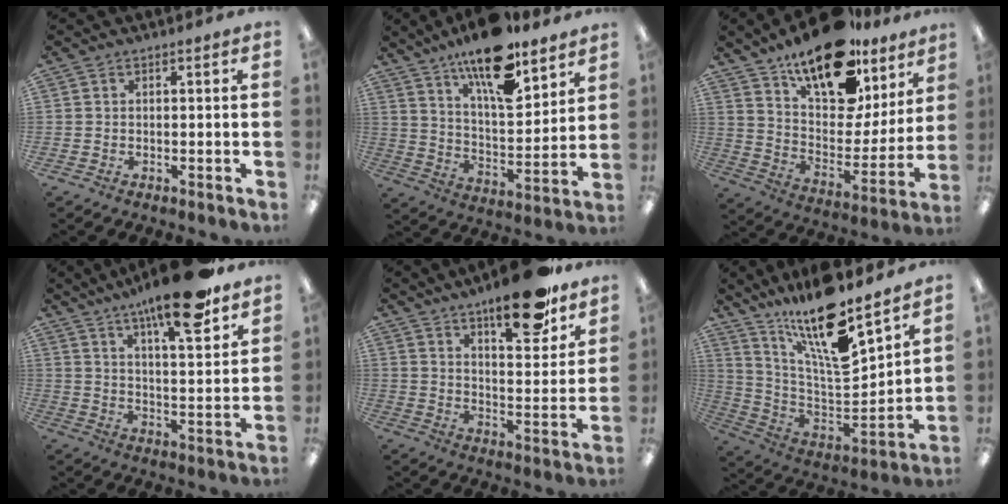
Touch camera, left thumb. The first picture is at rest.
{"total": 17.2, "force": [12.5, 5.5, 10.3], "torque": [-0.166, -0.078, 0.208]}
{"total": 20.9, "force": [15.0, 9.4, 11.1], "torque": [-0.186, -0.097, 0.266]}
{"total": 16.1, "force": [11.9, 3.4, 10.3], "torque": [-0.165, -0.065, 0.191]}
{"total": 17.0, "force": [12.7, 5.2, 10.0], "torque": [-0.131, -0.080, 0.206]}
{"total": 19.6, "force": [14.3, 4.6, 12.7], "torque": [-0.237, -0.105, 0.240]}